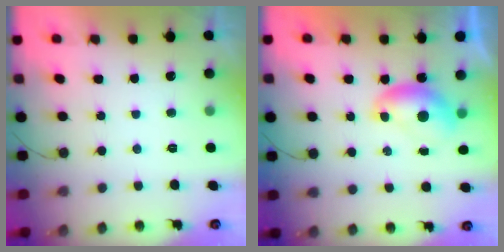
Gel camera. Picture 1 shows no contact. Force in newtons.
{"total": 7.7, "press": 7.6, "slide": 1.1}